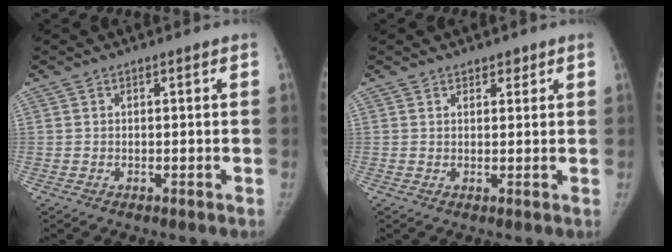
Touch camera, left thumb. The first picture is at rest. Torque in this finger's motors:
{"motor_torque": [-0.28, 0.06, 0.05, 0.10, -0.05]}